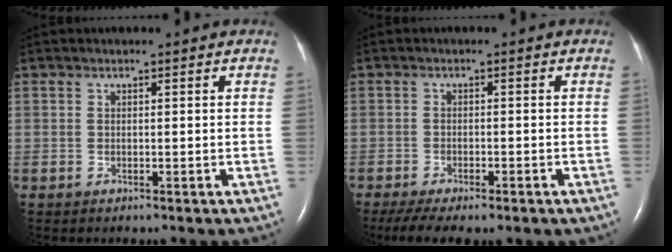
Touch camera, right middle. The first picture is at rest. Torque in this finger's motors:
{"motor_torque": [1.10, -1.04, 0.15, 0.11]}